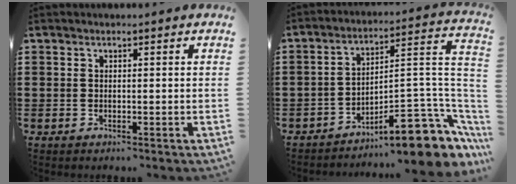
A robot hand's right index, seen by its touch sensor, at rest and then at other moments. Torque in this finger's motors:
{"motor_torque": [0.13, 0.08, -0.83, -0.21]}